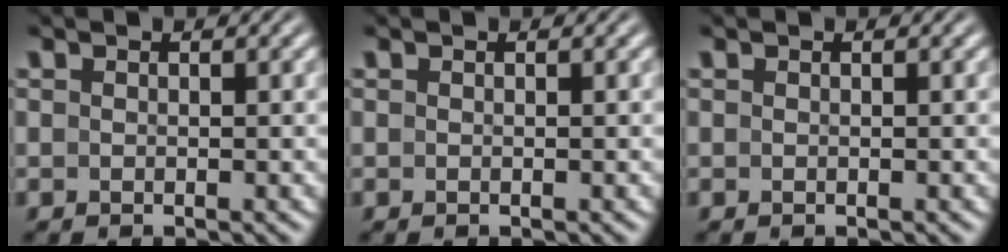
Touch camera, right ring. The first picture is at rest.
{"total": 0.0}
{"total": 0.0}